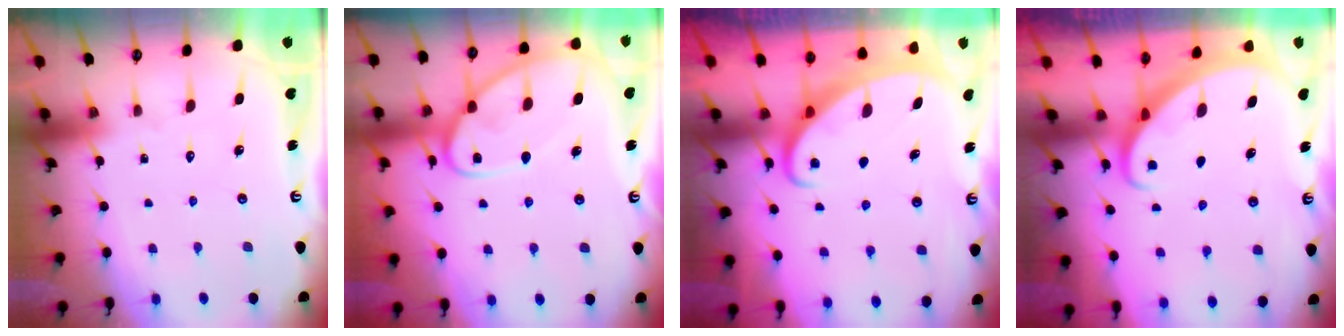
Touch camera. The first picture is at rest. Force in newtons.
{"total": 11.3, "press": 11.3, "slide": 0.8}
{"total": 2.5, "press": 2.5, "slide": 0.3}
{"total": 2.7, "press": 2.7, "slide": 0.2}